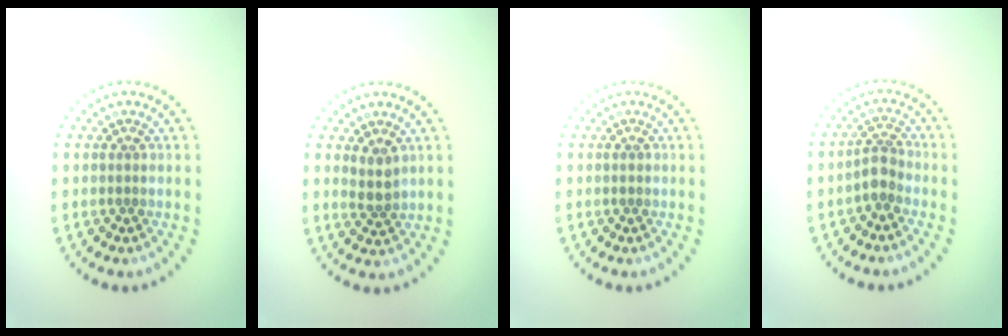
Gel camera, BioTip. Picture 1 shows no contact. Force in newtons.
{"total": 1.9, "press": 1.6, "slide": 1.0}
{"total": 0.5, "press": 0.5, "slide": 0.2}
{"total": 2.0, "press": 1.7, "slide": 1.2}